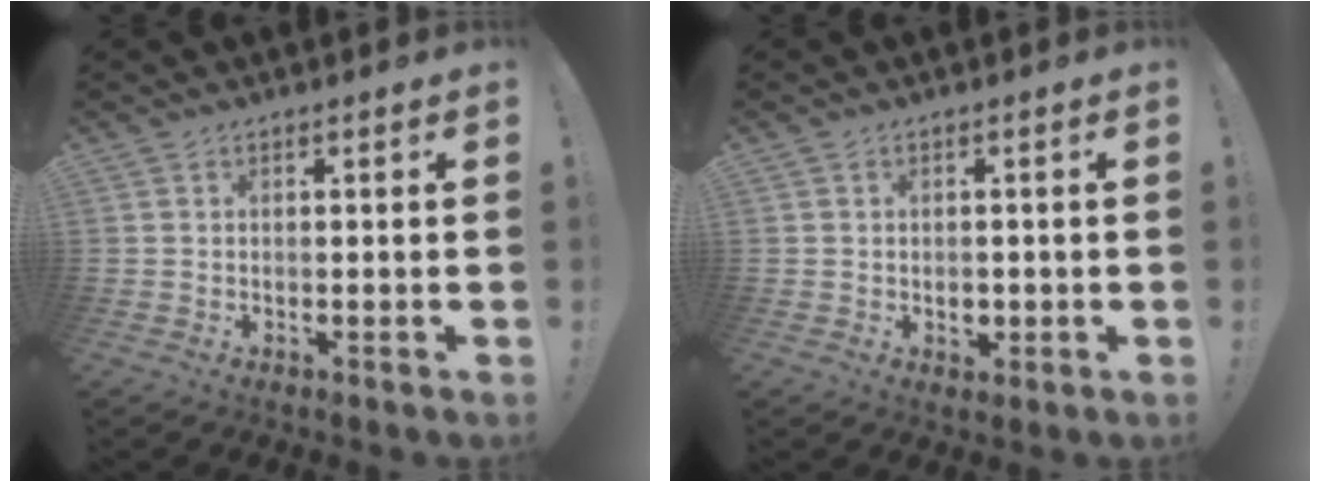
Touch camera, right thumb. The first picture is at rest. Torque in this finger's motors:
{"motor_torque": [0.18, 0.69, 0.37, -0.24, 0.03]}